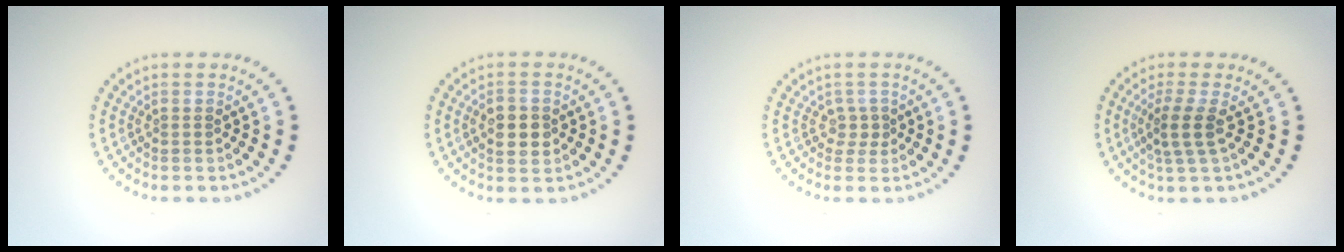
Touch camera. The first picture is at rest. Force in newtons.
{"total": 2.8, "press": 2.8, "slide": 0.0}
{"total": 1.4, "press": 1.0, "slide": 1.0}
{"total": 2.5, "press": 1.9, "slide": 1.6}